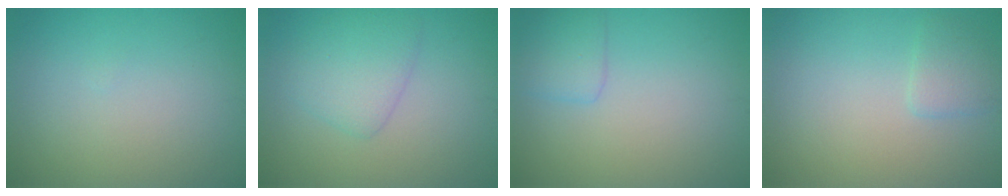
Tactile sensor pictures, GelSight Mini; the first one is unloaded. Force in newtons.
{"total": 3.0, "press": 3.0, "slide": 0.2}
{"total": 2.0, "press": 1.9, "slide": 0.1}
{"total": 1.6, "press": 1.6, "slide": 0.1}